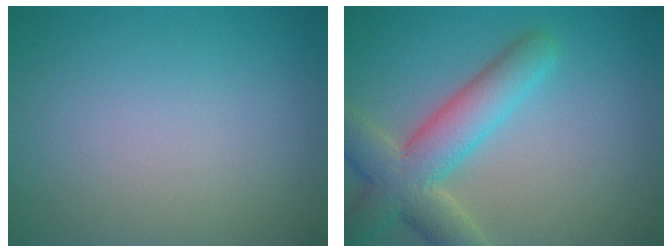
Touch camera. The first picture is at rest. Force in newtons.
{"total": 6.5, "press": 6.5, "slide": 0.4}